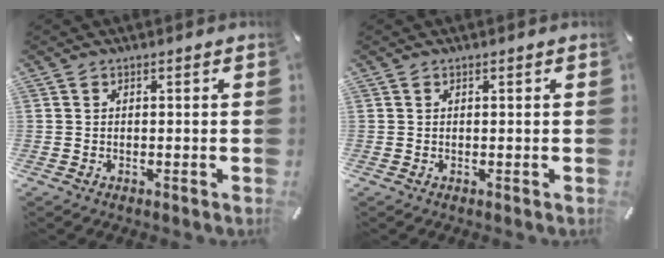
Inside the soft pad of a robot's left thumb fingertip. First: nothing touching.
{"total": 0.0}